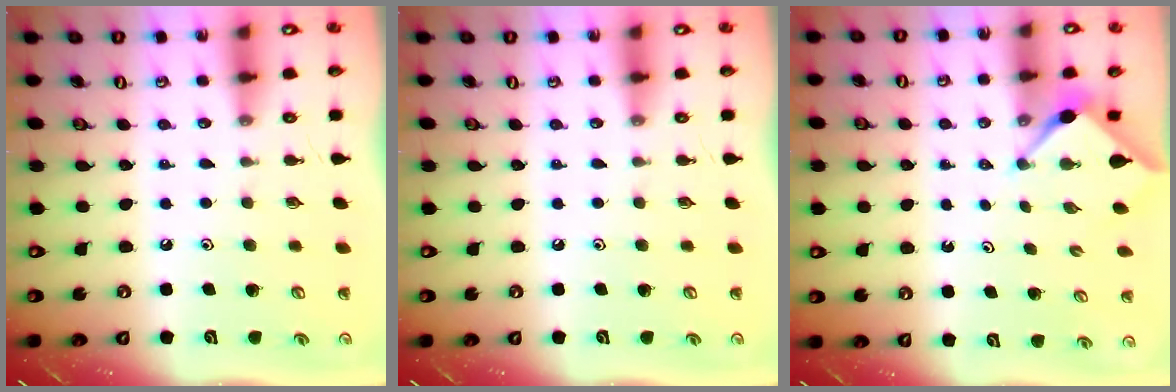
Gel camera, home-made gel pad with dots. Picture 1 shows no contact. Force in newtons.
{"total": 0.0}
{"total": 3.1, "press": 3.1, "slide": 0.3}